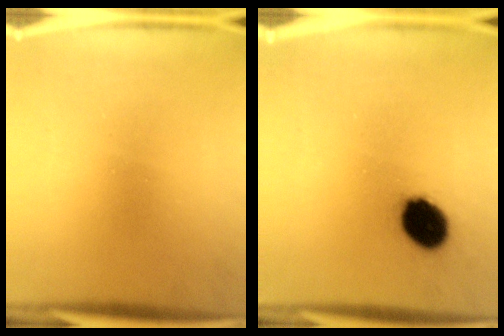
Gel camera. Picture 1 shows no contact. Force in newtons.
{"total": 10.8}